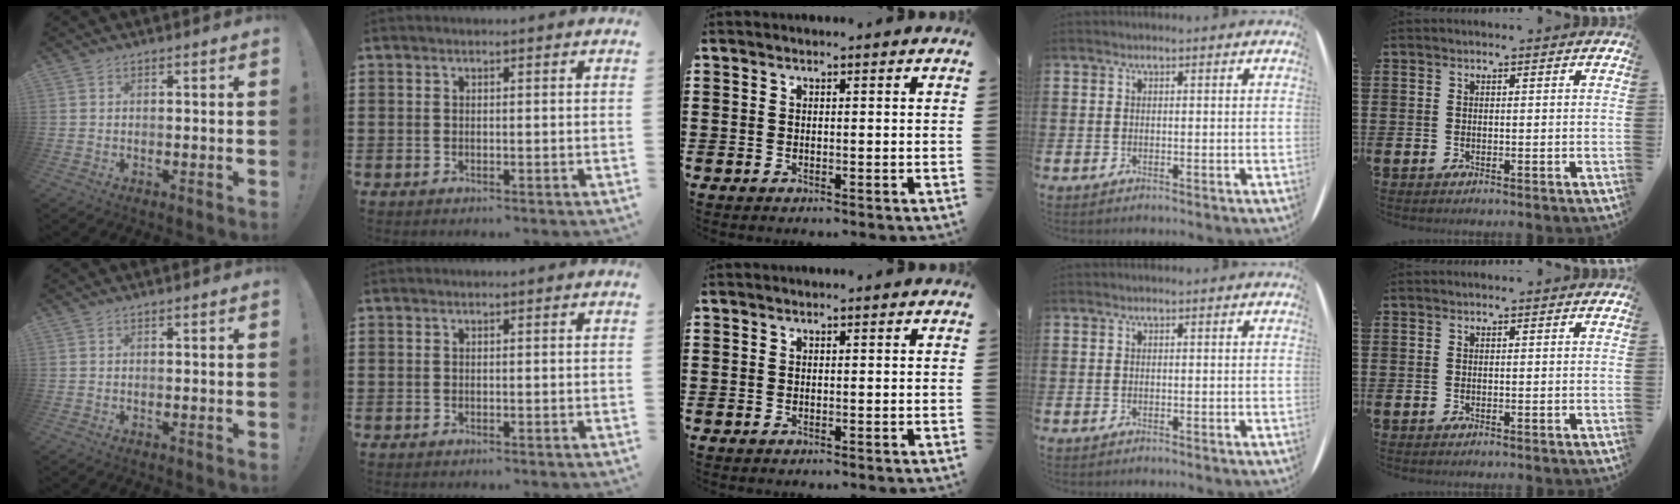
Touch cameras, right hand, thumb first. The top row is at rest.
{}